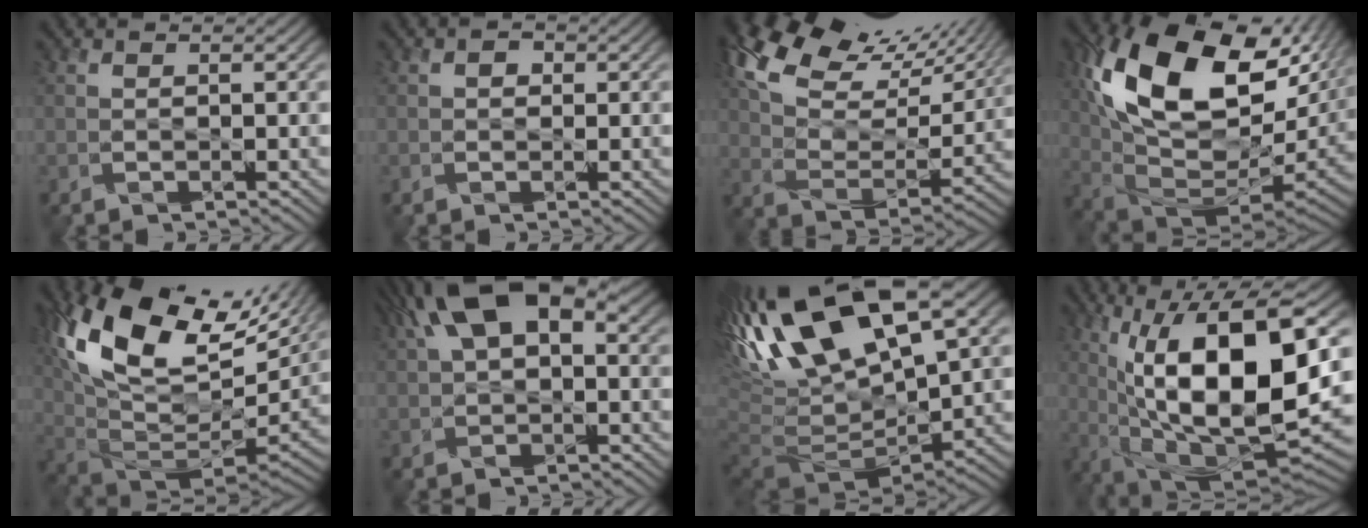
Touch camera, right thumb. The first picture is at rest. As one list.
[{"total": 1.1, "force": [0.1, 0.9, 0.5], "torque": [-0.005, -0.003, -0.004]}, {"total": 17.2, "force": [11.6, 7.2, 10.5], "torque": [-0.234, 0.035, 0.185]}, {"total": 21.5, "force": [7.2, 12.0, 16.3], "torque": [-0.334, 0.006, 0.145]}, {"total": 19.9, "force": [9.1, 10.5, 14.3], "torque": [-0.291, 0.014, 0.165]}, {"total": 12.5, "force": [4.4, 6.4, 9.8], "torque": [-0.190, 0.022, 0.066]}, {"total": 19.0, "force": [6.8, 9.0, 15.3], "torque": [-0.337, -0.005, 0.146]}, {"total": 18.5, "force": [3.3, 7.8, 16.4], "torque": [-0.287, 0.010, 0.056]}]